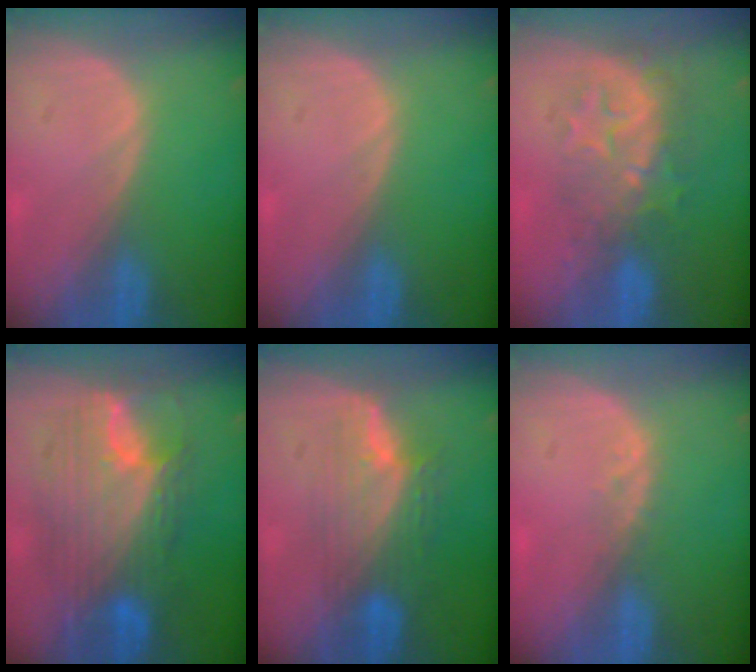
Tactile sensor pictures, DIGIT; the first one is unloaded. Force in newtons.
{"total": 0.0}
{"total": 8.8, "press": 7.9, "slide": 4.0}
{"total": 11.4, "press": 11.3, "slide": 0.9}
{"total": 7.5, "press": 7.1, "slide": 2.6}
{"total": 1.8, "press": 1.5, "slide": 1.0}